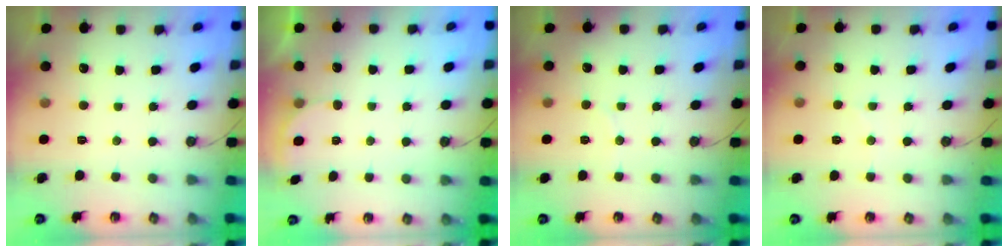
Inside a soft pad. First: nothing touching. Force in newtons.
{"total": 2.1, "press": 2.1, "slide": 0.6}
{"total": 3.1, "press": 3.1, "slide": 0.3}
{"total": 4.6, "press": 4.6, "slide": 0.4}